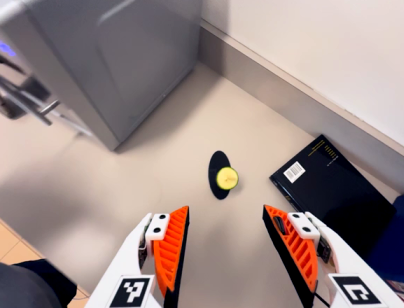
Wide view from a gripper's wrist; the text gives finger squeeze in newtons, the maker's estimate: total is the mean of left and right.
{"total": 0.0}